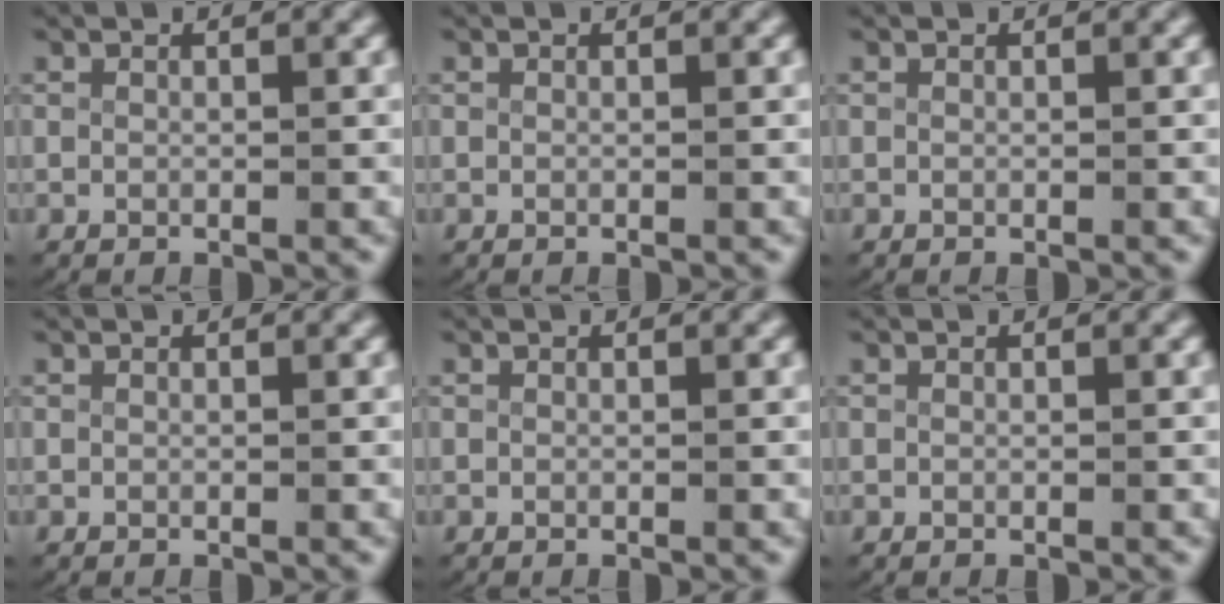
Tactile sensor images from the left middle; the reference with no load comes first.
{"total": 0.0}
{"total": 0.0}
{"total": 0.0}
{"total": 0.0}
{"total": 0.0}